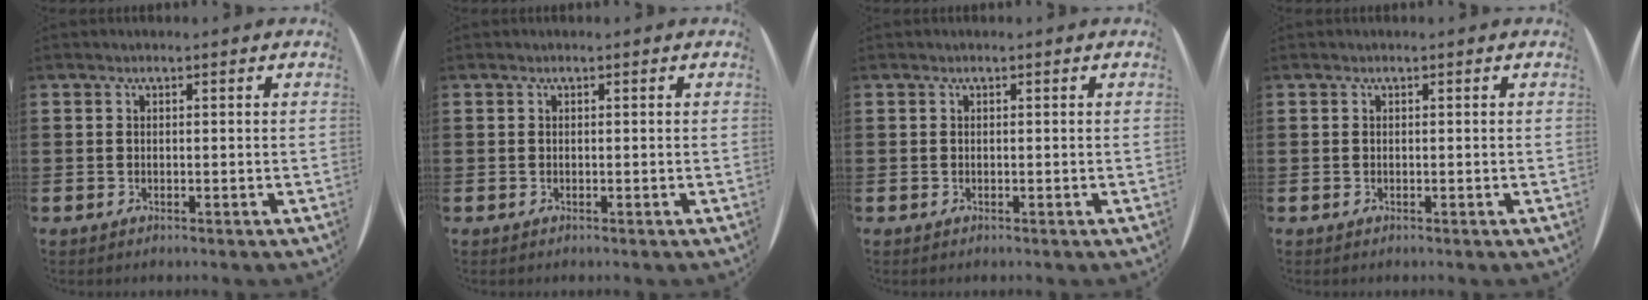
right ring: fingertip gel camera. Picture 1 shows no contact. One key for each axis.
{"total": 0.0}
{"total": 0.0}
{"total": 0.0}